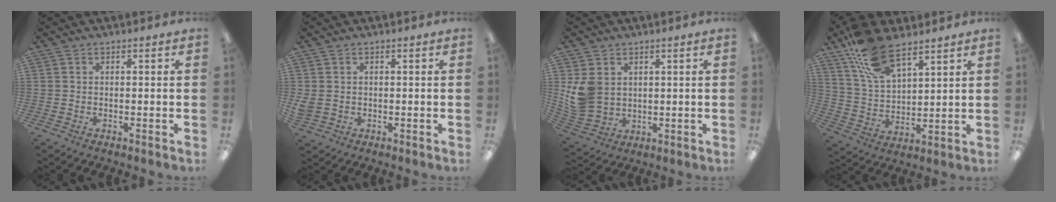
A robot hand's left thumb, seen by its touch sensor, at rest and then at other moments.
{"total": 2.2, "force": [0.4, 2.0, 1.0], "torque": [-0.019, 0.003, 0.008]}
{"total": 8.5, "force": [2.5, 7.0, 4.1], "torque": [-0.098, 0.001, 0.054]}
{"total": 14.7, "force": [10.6, 6.1, 8.2], "torque": [-0.176, -0.037, 0.198]}